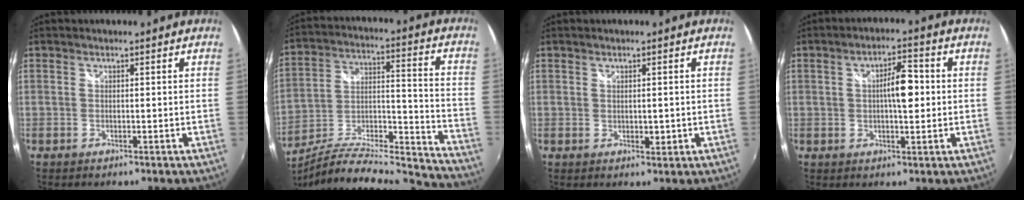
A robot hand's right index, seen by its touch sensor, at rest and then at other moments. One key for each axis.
{"total": 23.8, "fx": -21.1, "fy": 2.3, "fz": 10.7, "tx": -0.154, "ty": -0.021, "tz": -0.325}
{"total": 1.7, "fx": -0.1, "fy": 0.9, "fz": 1.5, "tx": -0.020, "ty": -0.003, "tz": 0.001}
{"total": 6.4, "fx": 0.5, "fy": 2.1, "fz": 6.1, "tx": -0.096, "ty": 0.006, "tz": 0.009}